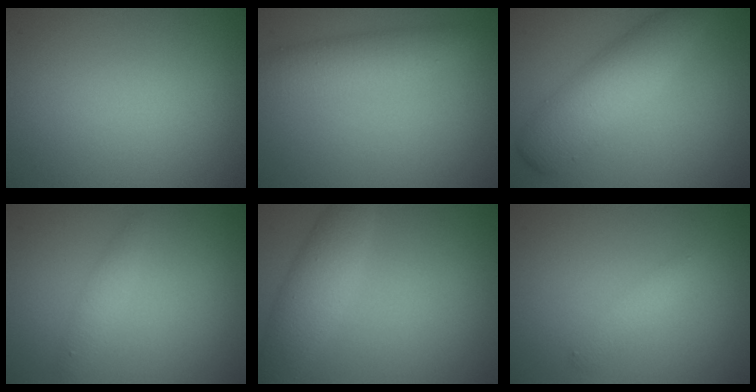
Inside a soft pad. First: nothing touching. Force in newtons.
{"total": 3.3, "press": 3.3, "slide": 0.0}
{"total": 5.4, "press": 5.4, "slide": 0.1}
{"total": 1.4, "press": 1.4, "slide": 0.0}
{"total": 3.9, "press": 3.9, "slide": 0.1}
{"total": 1.3, "press": 1.3, "slide": 0.0}